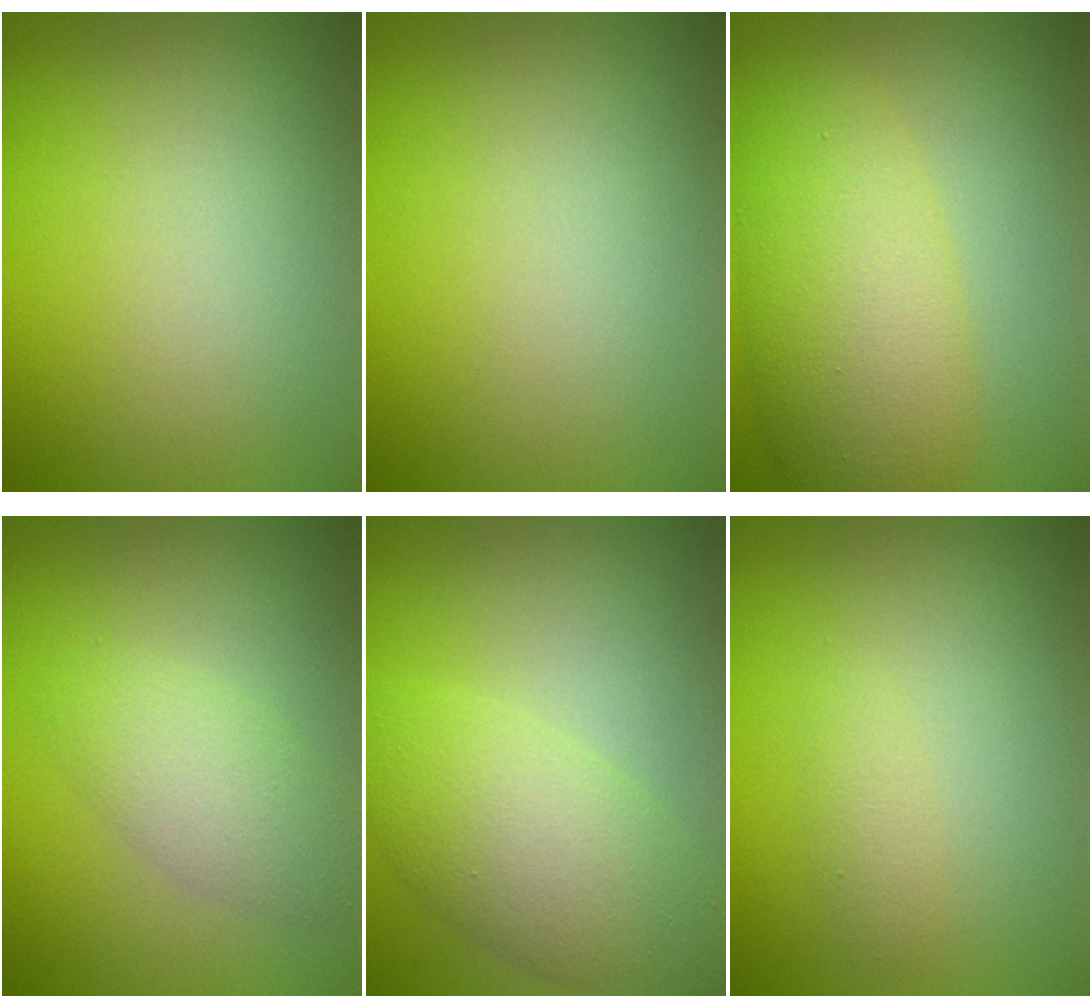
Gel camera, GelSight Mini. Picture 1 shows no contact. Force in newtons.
{"total": 0.0}
{"total": 6.6, "press": 6.6, "slide": 0.3}
{"total": 3.0, "press": 3.0, "slide": 0.0}
{"total": 5.1, "press": 5.1, "slide": 0.2}
{"total": 1.0, "press": 1.0, "slide": 0.1}